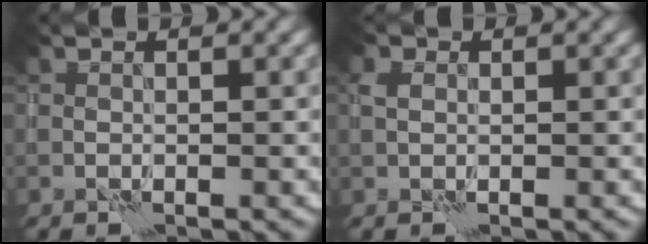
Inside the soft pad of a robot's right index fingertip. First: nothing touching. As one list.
[{"total": 1.4, "force": [0.3, 1.2, 0.7], "torque": [-0.012, 0.003, 0.002]}]